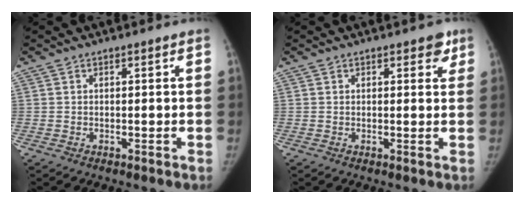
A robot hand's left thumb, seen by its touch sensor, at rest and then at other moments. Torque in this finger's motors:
{"motor_torque": [0.33, -0.32, 0.57, -0.51, 0.06]}